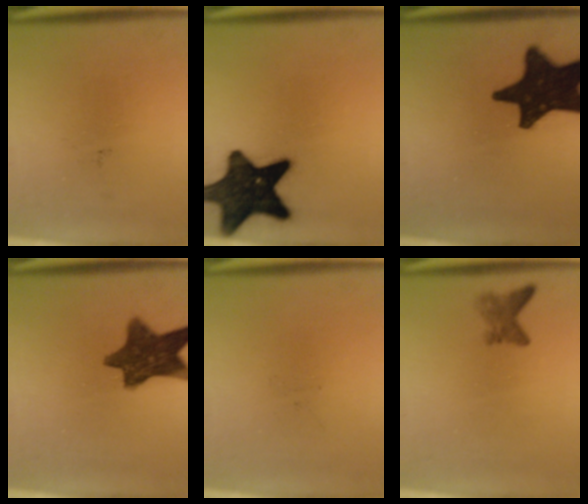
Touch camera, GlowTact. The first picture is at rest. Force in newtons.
{"total": 15.8}
{"total": 18.2}
{"total": 11.3}
{"total": 0.0}
{"total": 2.0}